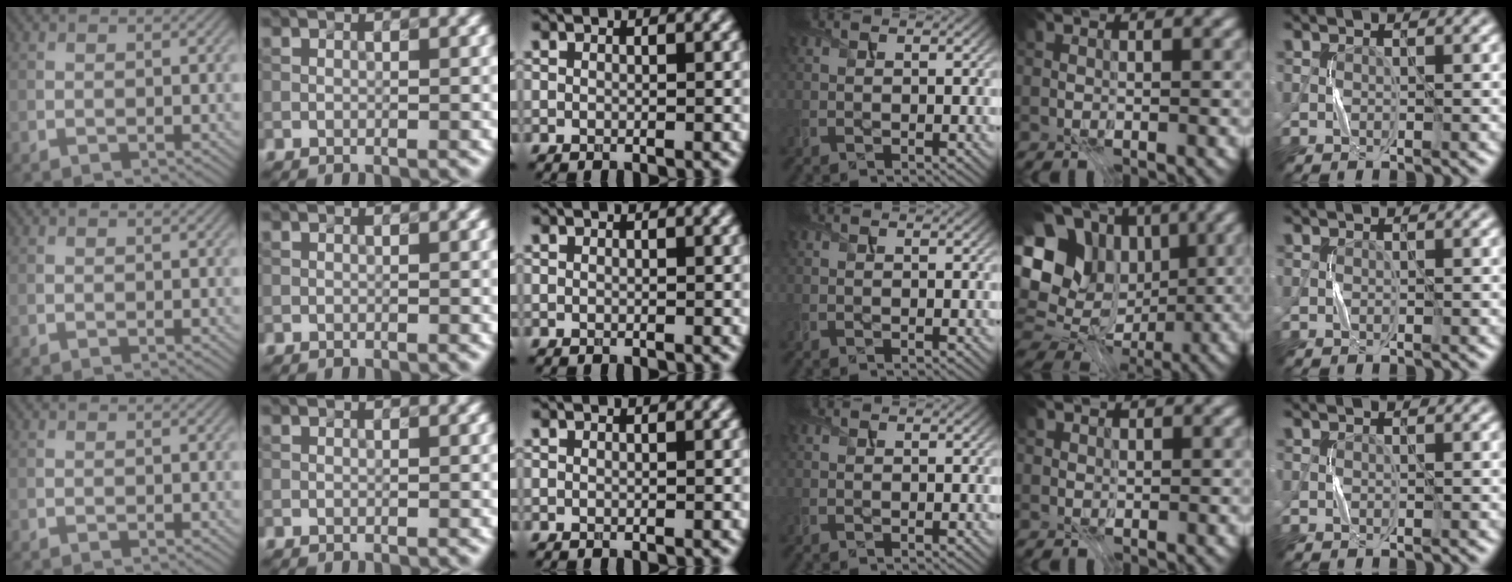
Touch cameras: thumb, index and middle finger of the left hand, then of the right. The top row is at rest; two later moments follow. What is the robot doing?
{"motion": "press", "object": "calculator"}